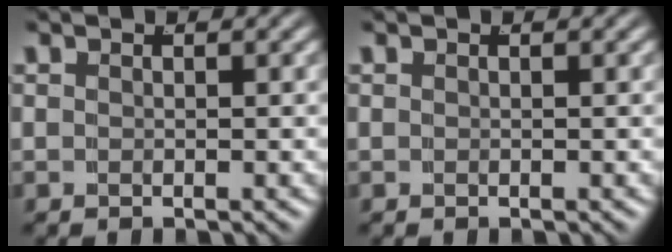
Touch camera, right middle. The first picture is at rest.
{"total": 0.0}